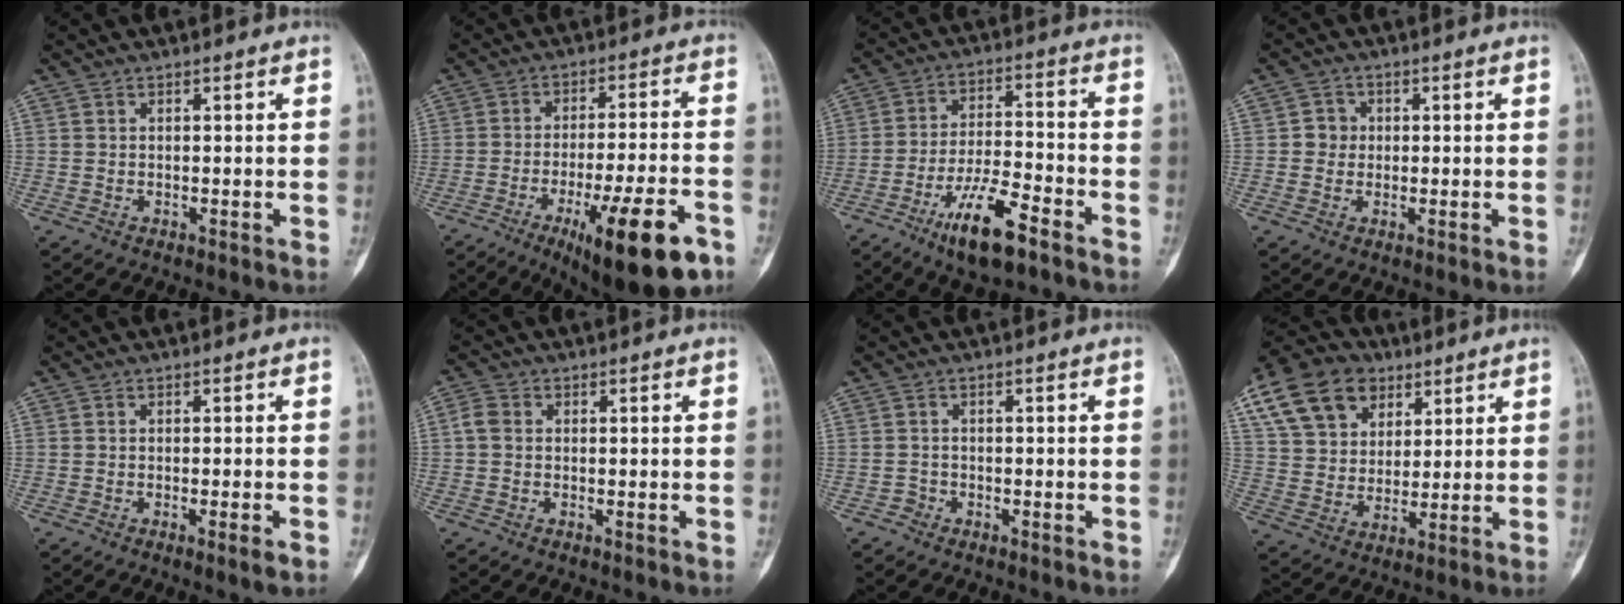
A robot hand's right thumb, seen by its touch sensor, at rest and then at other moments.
{"total": 18.8, "force": [-9.4, 4.6, 15.6], "torque": [-0.212, 0.034, -0.134]}
{"total": 12.5, "force": [-7.6, 3.4, 9.3], "torque": [-0.171, 0.041, -0.131]}
{"total": 2.9, "force": [0.1, 2.8, 0.8], "torque": [0.009, 0.009, -0.003]}
{"total": 2.3, "force": [-1.1, 0.1, 2.0], "torque": [-0.034, -0.004, -0.017]}
{"total": 2.5, "force": [0.1, 2.0, 1.5], "torque": [-0.029, 0.007, -0.002]}
{"total": 1.3, "force": [-0.9, 1.0, -0.1], "torque": [0.005, 0.005, -0.023]}
{"total": 20.4, "force": [9.9, 14.9, 9.7], "torque": [-0.181, 0.015, 0.182]}